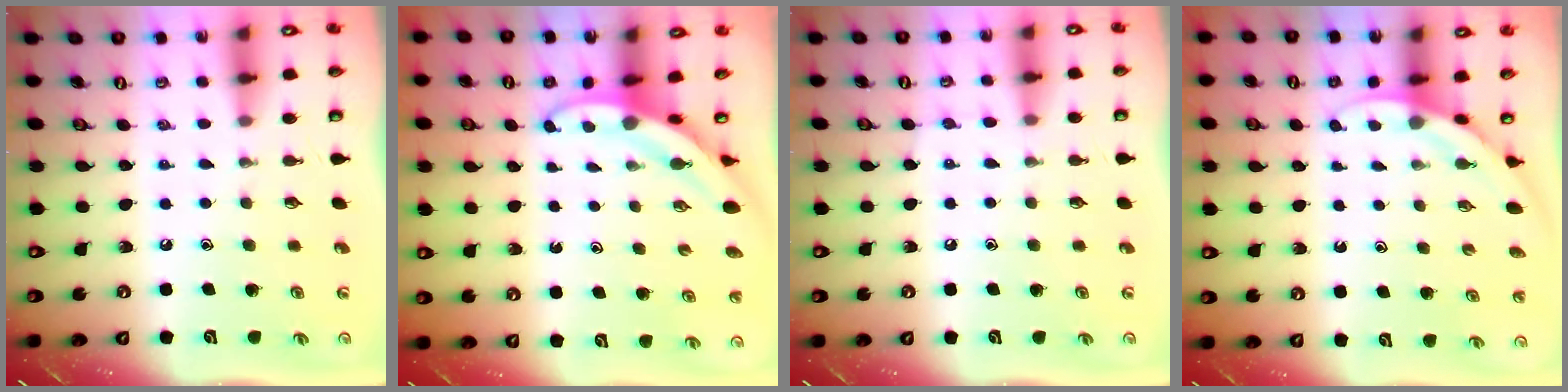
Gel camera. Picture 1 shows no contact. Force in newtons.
{"total": 3.8, "press": 3.8, "slide": 0.2}
{"total": 4.4, "press": 4.4, "slide": 0.5}
{"total": 4.5, "press": 4.5, "slide": 0.2}